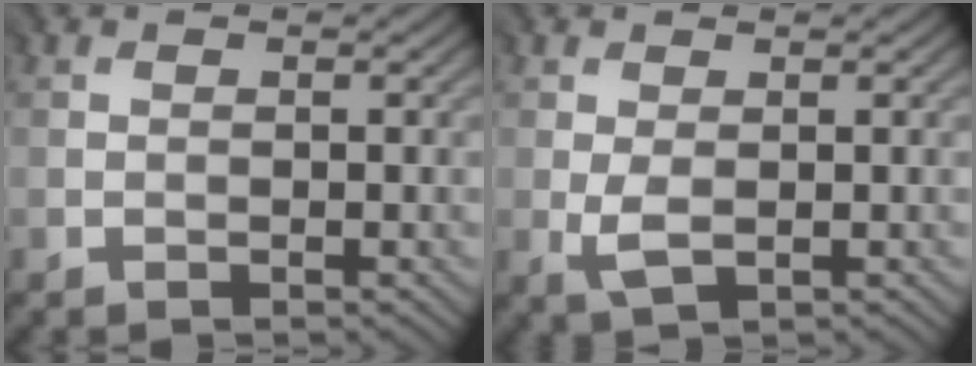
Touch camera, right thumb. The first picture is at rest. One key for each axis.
{"total": 2.0, "fx": -0.1, "fy": 1.1, "fz": 1.6, "tx": -0.052, "ty": -0.005, "tz": 0.000}